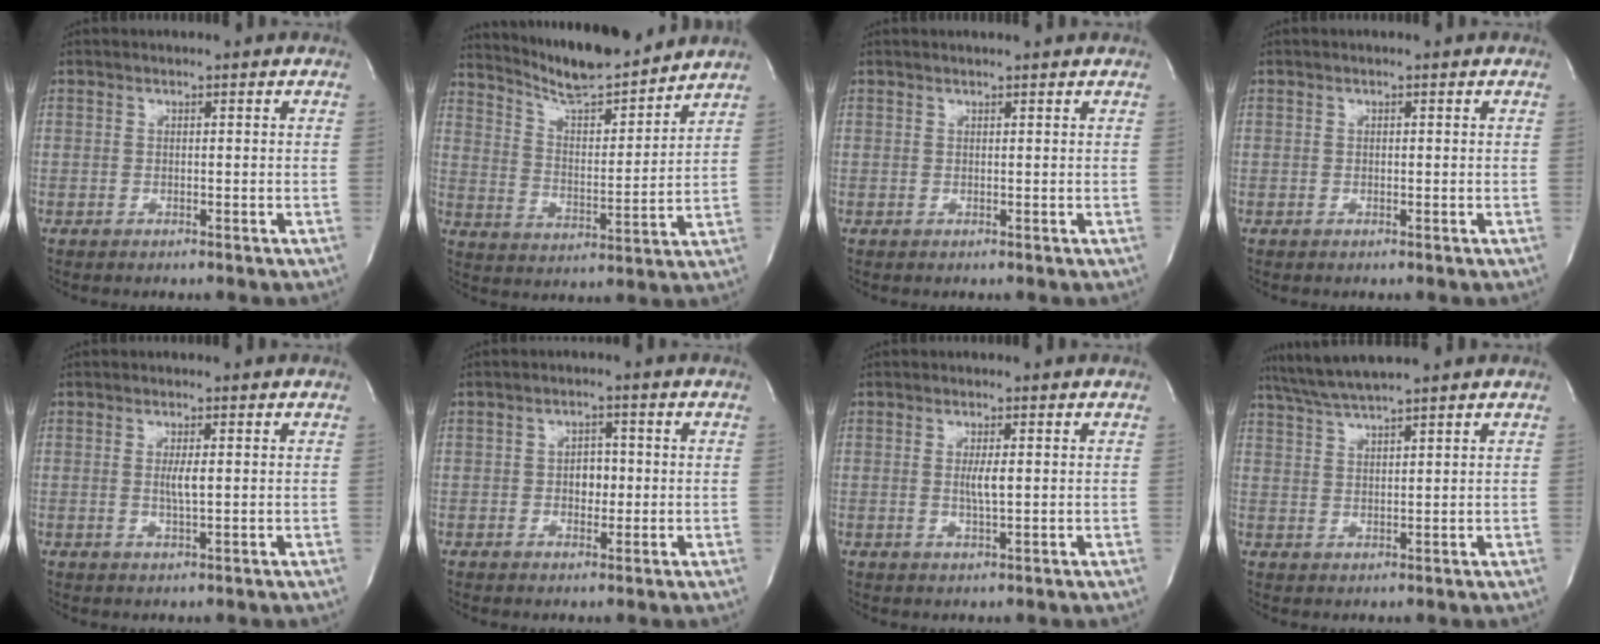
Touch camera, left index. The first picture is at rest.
{"total": 14.0, "force": [13.0, 0.9, 5.0], "torque": [-0.089, -0.002, 0.215]}
{"total": 2.2, "force": [2.1, 0.0, 0.7], "torque": [-0.009, 0.010, 0.024]}
{"total": 0.0}
{"total": 2.4, "force": [0.2, 0.1, 2.4], "torque": [-0.049, -0.005, 0.003]}
{"total": 3.1, "force": [-0.2, 2.1, 2.4], "torque": [-0.031, 0.005, -0.002]}
{"total": 2.6, "force": [0.2, 0.2, 2.6], "torque": [-0.053, -0.005, 0.003]}
{"total": 7.4, "force": [6.4, -0.6, 3.6], "torque": [-0.066, 0.023, 0.117]}